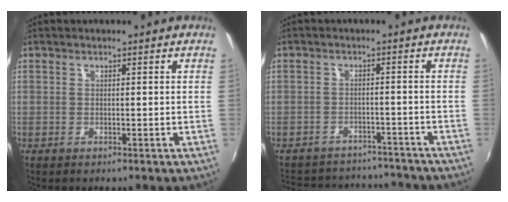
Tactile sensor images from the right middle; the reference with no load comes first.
{"total": 13.3, "force": [-11.2, 6.1, 3.5], "torque": [-0.091, 0.042, -0.146]}